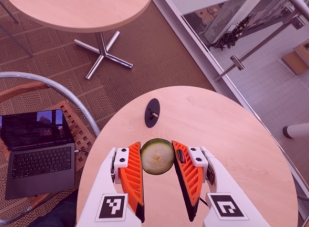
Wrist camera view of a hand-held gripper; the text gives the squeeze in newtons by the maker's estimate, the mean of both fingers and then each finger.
{"total": 8.4, "left": 9.0, "right": 7.9}